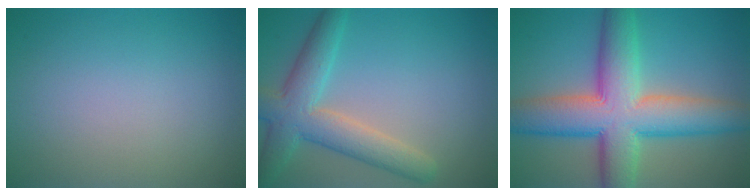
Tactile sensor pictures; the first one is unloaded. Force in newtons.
{"total": 5.8, "press": 5.8, "slide": 0.4}
{"total": 11.0, "press": 11.0, "slide": 0.3}